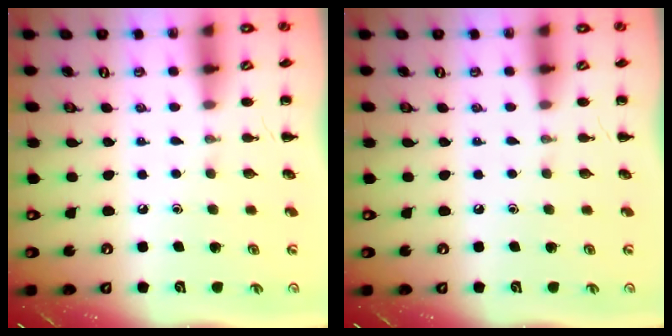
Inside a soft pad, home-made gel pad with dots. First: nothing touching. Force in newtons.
{"total": 0.0}